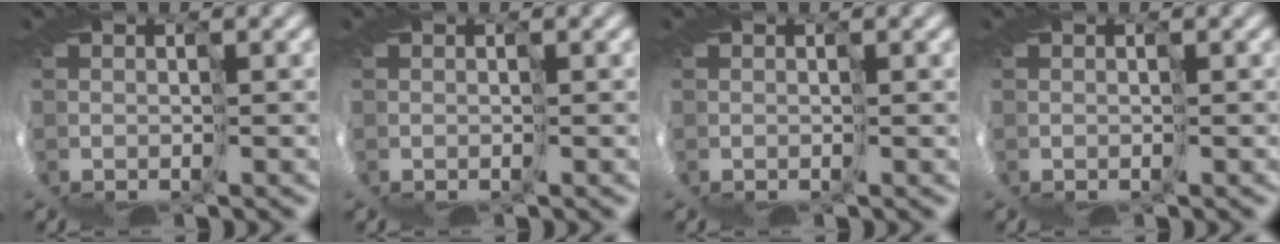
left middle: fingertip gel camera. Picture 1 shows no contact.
{"total": 0.0}
{"total": 0.0}
{"total": 0.0}